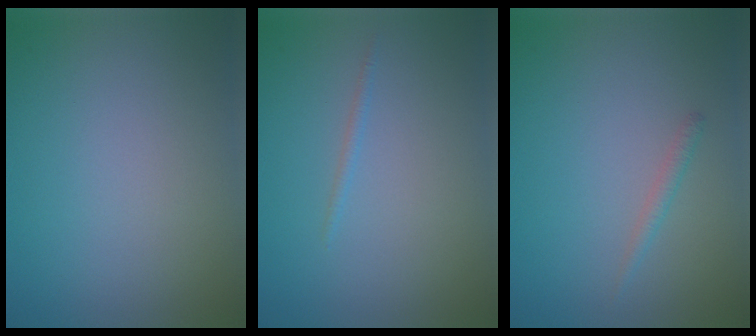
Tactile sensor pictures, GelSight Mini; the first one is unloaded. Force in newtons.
{"total": 0.6, "press": 0.6, "slide": 0.1}
{"total": 0.9, "press": 0.9, "slide": 0.0}